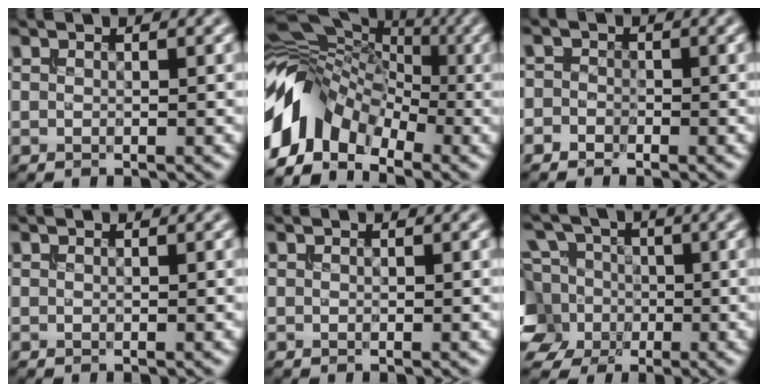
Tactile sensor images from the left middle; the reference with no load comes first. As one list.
[{"total": 8.3, "force": [-3.5, 5.9, 4.7], "torque": [-0.082, 0.016, -0.081]}, {"total": 1.6, "force": [-0.9, 1.3, 0.0], "torque": [0.019, 0.006, -0.025]}, {"total": 0.0}, {"total": 0.0}, {"total": 9.6, "force": [0.7, 8.4, 4.5], "torque": [-0.106, 0.033, -0.031]}]